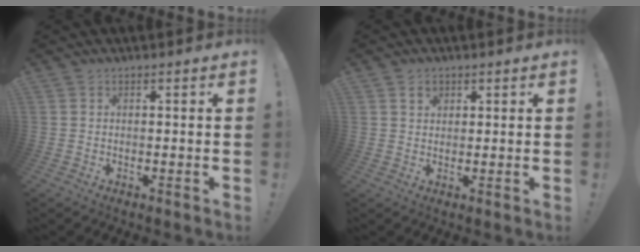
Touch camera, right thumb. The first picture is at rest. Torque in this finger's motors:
{"motor_torque": [-0.06, 0.26, 0.56, 0.04, 0.08]}